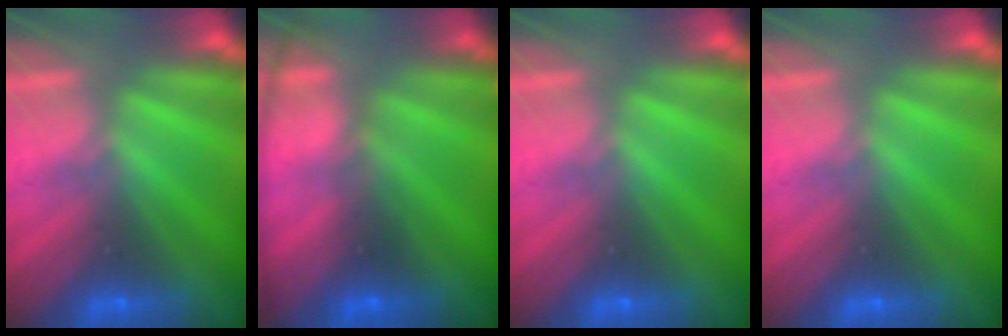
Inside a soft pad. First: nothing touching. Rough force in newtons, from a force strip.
{"total": 7.8}
{"total": 0.0}
{"total": 0.0}